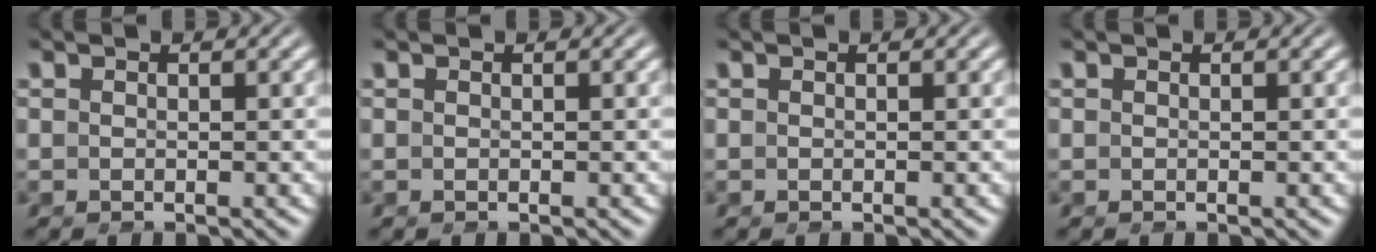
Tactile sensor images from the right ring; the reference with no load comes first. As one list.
[{"total": 0.0}, {"total": 0.0}, {"total": 0.0}]